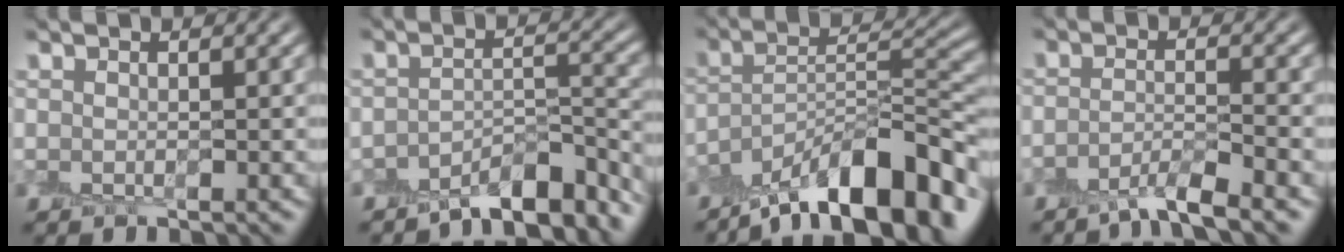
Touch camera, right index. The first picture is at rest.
{"total": 5.4, "force": [-4.8, 1.5, 2.0], "torque": [-0.022, 0.007, -0.075]}
{"total": 11.8, "force": [-8.7, 3.2, 7.2], "torque": [-0.104, 0.028, -0.151]}
{"total": 2.8, "force": [-2.4, 0.2, 1.5], "torque": [-0.026, 0.001, -0.056]}